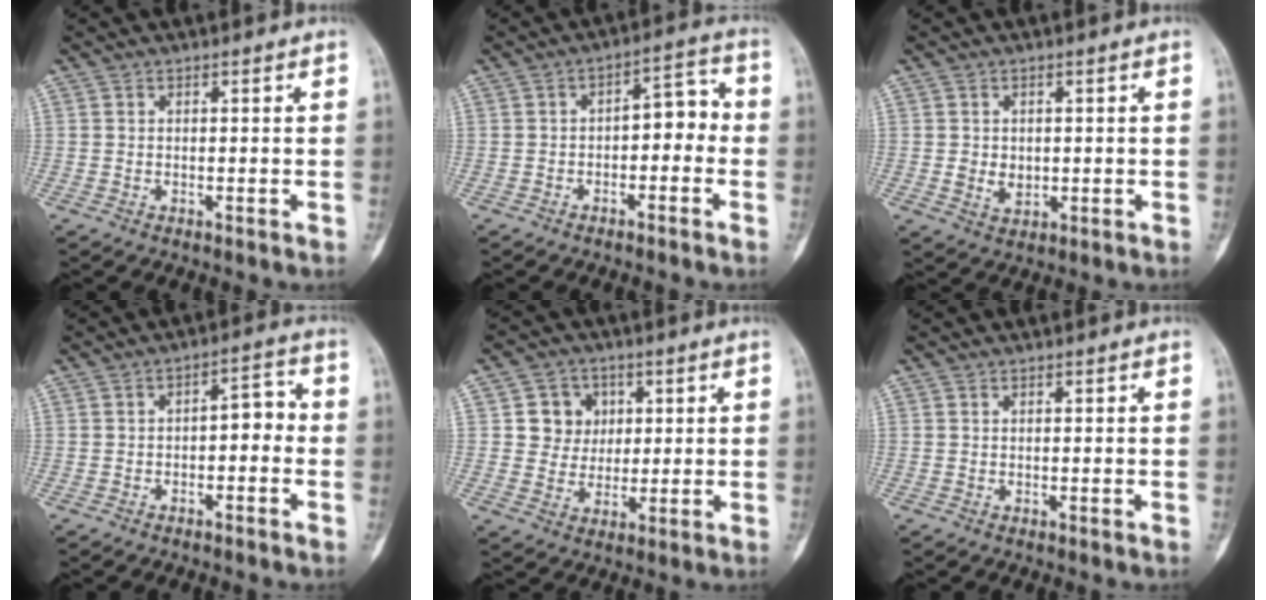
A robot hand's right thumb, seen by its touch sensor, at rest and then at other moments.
{"total": 6.6, "force": [-1.4, 3.8, 5.2], "torque": [-0.050, 0.041, -0.031]}
{"total": 3.6, "force": [0.0, 2.9, 2.1], "torque": [-0.022, -0.003, 0.010]}
{"total": 5.0, "force": [-1.2, 2.6, 4.1], "torque": [-0.041, 0.034, -0.025]}
{"total": 7.3, "force": [1.8, 6.8, 1.9], "torque": [0.008, 0.001, 0.030]}
{"total": 0.0}